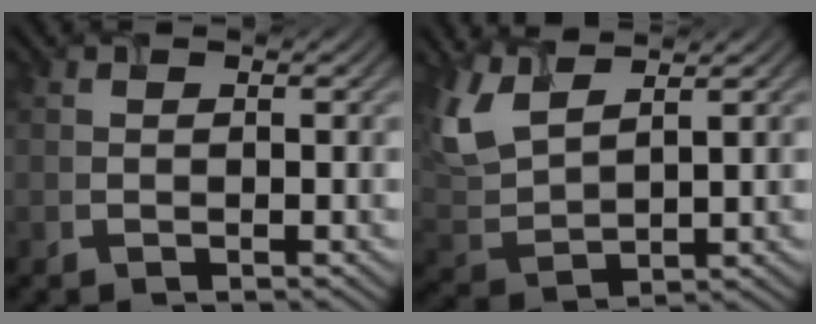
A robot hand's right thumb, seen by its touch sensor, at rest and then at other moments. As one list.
[{"total": 7.0, "force": [4.6, 2.5, 4.7], "torque": [-0.132, 0.007, 0.097]}]